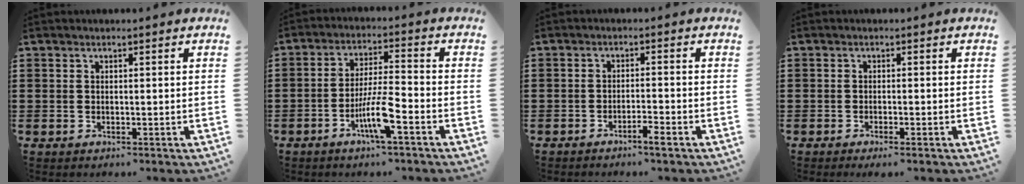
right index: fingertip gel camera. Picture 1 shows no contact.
{"total": 7.2, "force": [-3.4, 0.9, 6.2], "torque": [-0.128, -0.011, -0.066]}
{"total": 2.2, "force": [-1.9, 0.0, 1.2], "torque": [-0.022, 0.000, -0.034]}
{"total": 0.9, "force": [-0.7, -0.1, 0.6], "torque": [-0.010, -0.003, -0.012]}